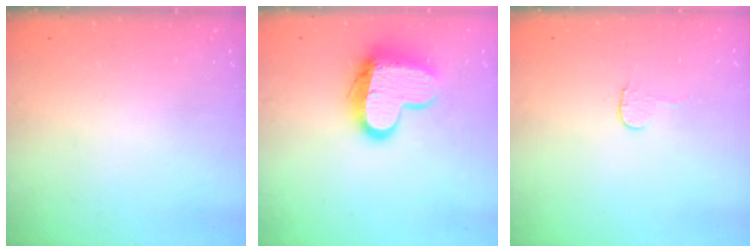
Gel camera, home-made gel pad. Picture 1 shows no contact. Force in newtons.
{"total": 13.5, "press": 13.5, "slide": 1.2}
{"total": 2.3, "press": 2.3, "slide": 0.2}